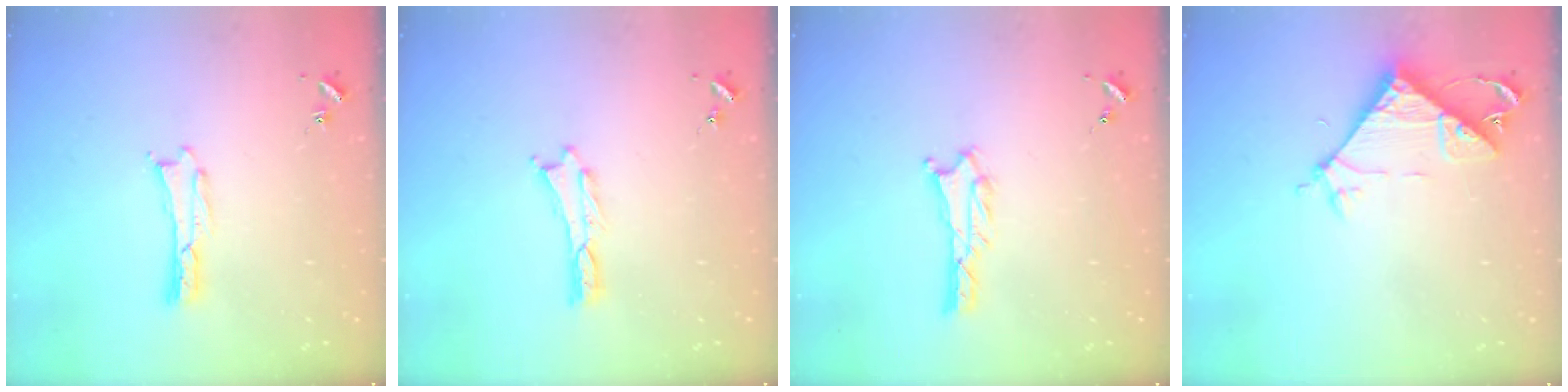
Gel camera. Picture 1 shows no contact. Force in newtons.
{"total": 0.0}
{"total": 2.0, "press": 2.0, "slide": 0.3}
{"total": 8.7, "press": 8.7, "slide": 0.4}